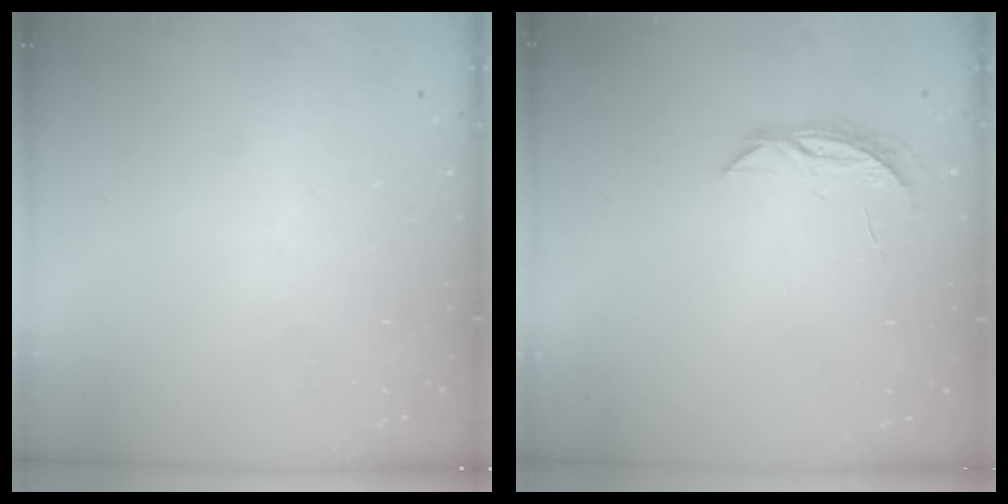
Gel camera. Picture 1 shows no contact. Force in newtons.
{"total": 4.8, "press": 4.7, "slide": 0.5}